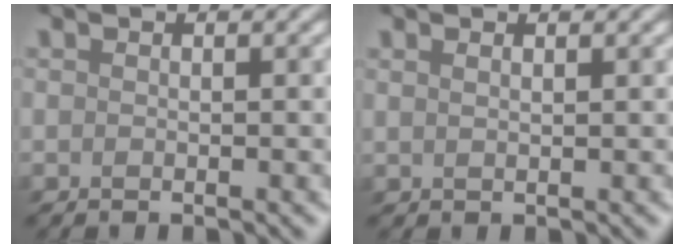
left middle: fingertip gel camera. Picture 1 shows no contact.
{"total": 1.1, "force": [1.1, 0.1, 0.0], "torque": [0.005, 0.000, 0.014]}